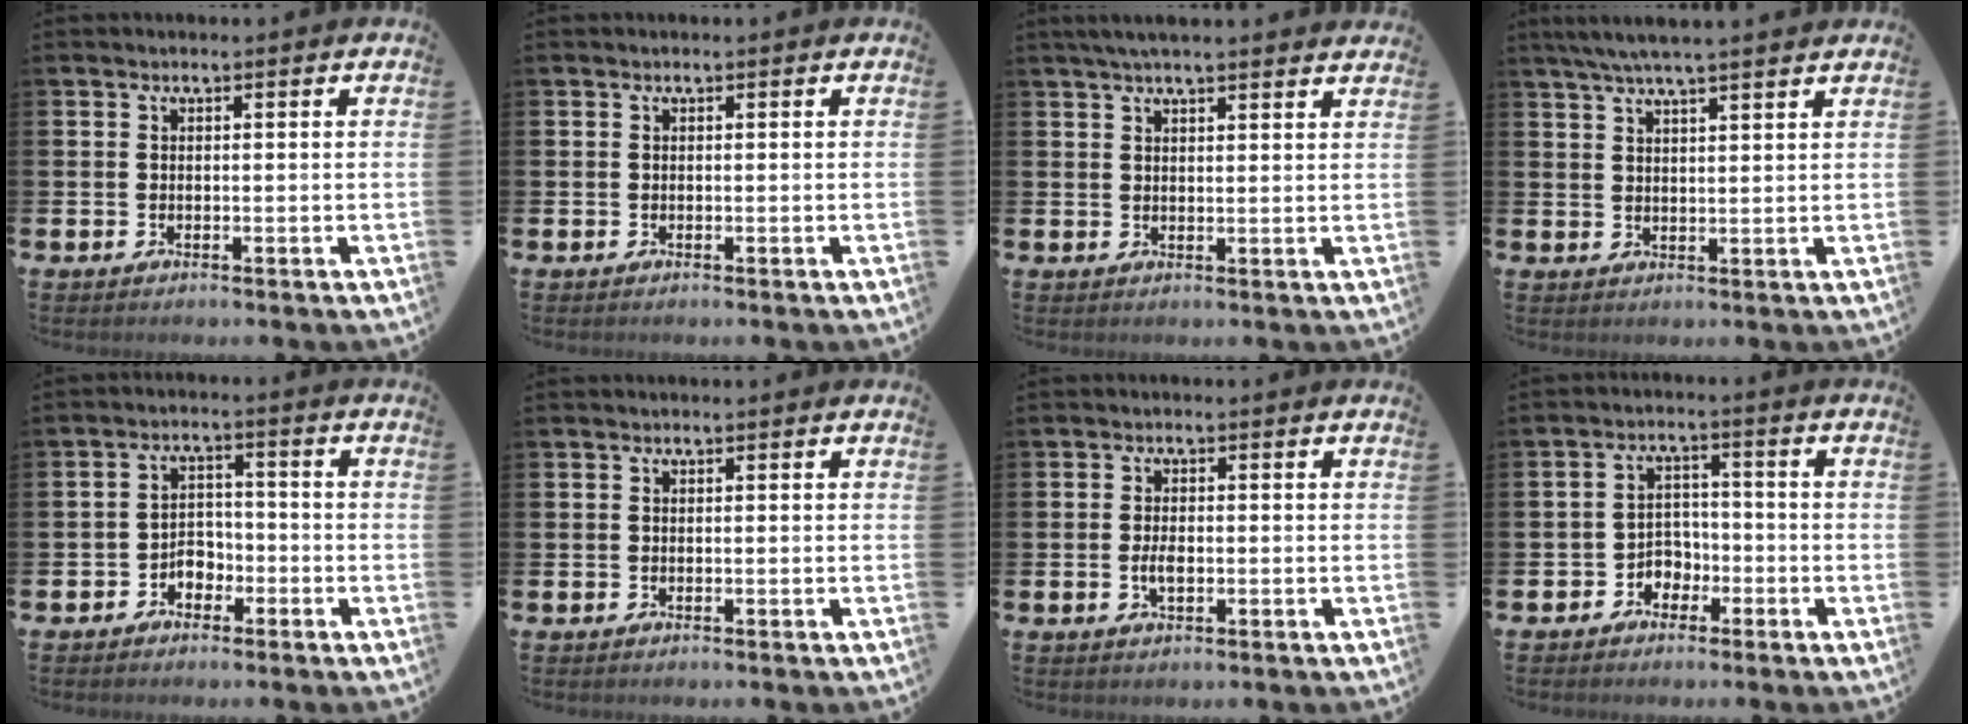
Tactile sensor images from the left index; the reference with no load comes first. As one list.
[{"total": 0.0}, {"total": 3.5, "force": [3.2, 0.1, 1.3], "torque": [-0.033, -0.005, 0.058]}, {"total": 5.0, "force": [4.5, 0.0, 2.2], "torque": [-0.052, -0.006, 0.082]}, {"total": 2.9, "force": [-1.9, 2.0, 0.9], "torque": [-0.024, 0.006, -0.042]}, {"total": 0.0}, {"total": 2.4, "force": [-0.3, 1.0, 2.1], "torque": [-0.031, -0.003, -0.008]}, {"total": 3.1, "force": [-2.0, 2.4, 0.5], "torque": [-0.020, 0.001, -0.048]}]